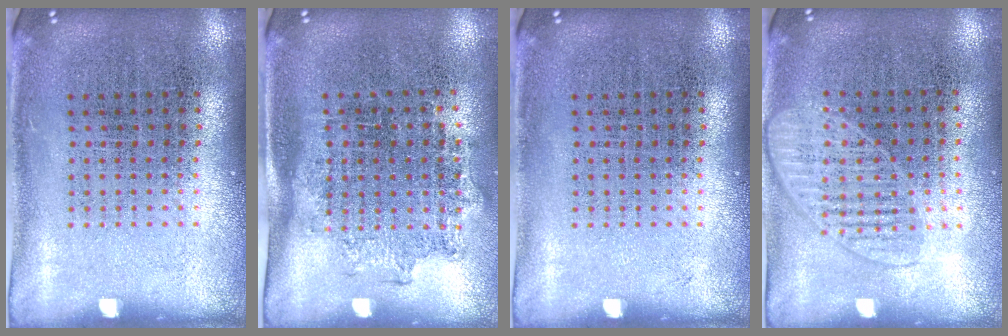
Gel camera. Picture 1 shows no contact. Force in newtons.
{"total": 1.3, "press": 1.0, "slide": 0.8}
{"total": 0.0}
{"total": 1.3, "press": 1.2, "slide": 0.6}